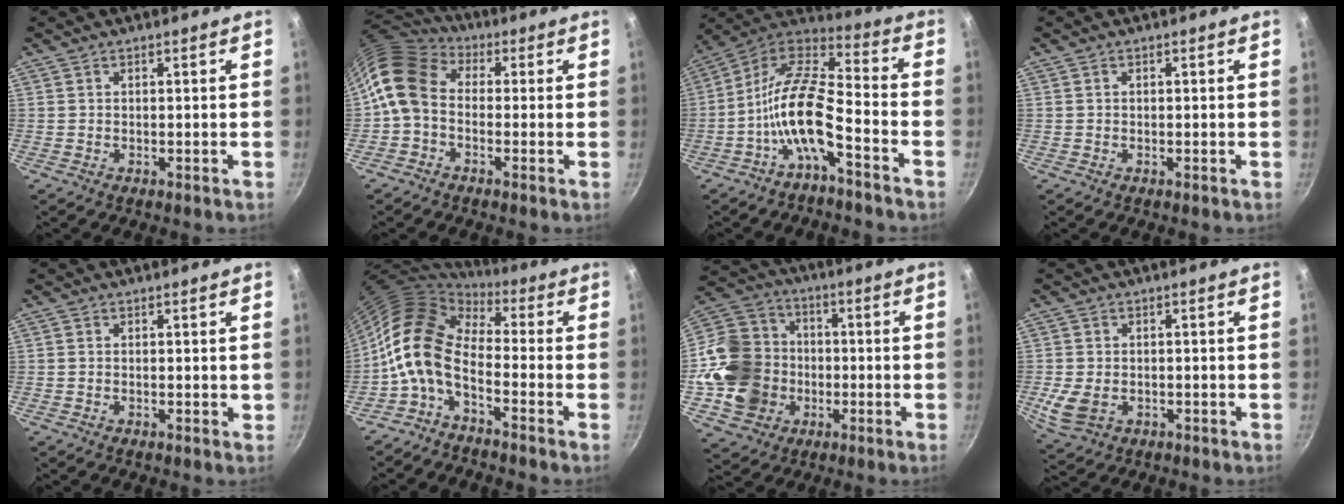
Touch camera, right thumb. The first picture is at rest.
{"total": 10.6, "force": [-0.9, 7.9, 7.0], "torque": [-0.124, 0.031, -0.041]}
{"total": 14.1, "force": [-6.0, 5.0, 11.7], "torque": [-0.227, 0.063, -0.125]}
{"total": 0.0}
{"total": 0.9, "force": [0.1, 0.5, 0.7], "torque": [-0.009, 0.000, -0.002]}
{"total": 12.2, "force": [-3.4, 7.0, 9.4], "torque": [-0.167, 0.041, -0.087]}
{"total": 18.6, "force": [-3.3, 16.3, 8.4], "torque": [-0.145, 0.040, -0.053]}
{"total": 6.1, "force": [-1.2, 4.5, 4.0], "torque": [-0.083, -0.004, -0.016]}